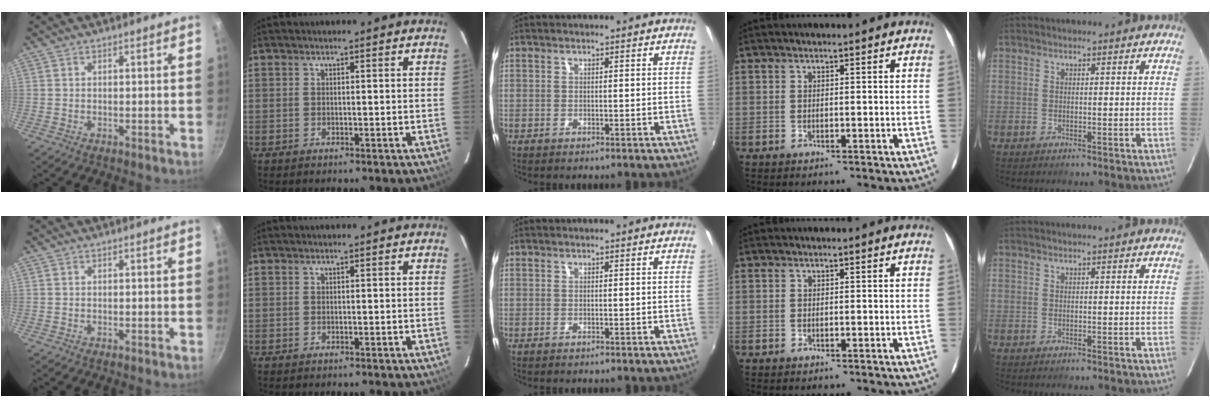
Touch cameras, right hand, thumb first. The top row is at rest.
{}